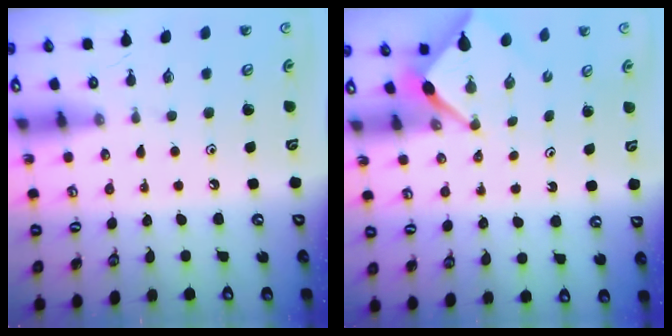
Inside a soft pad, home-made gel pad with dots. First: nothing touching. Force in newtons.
{"total": 2.4, "press": 2.4, "slide": 0.2}